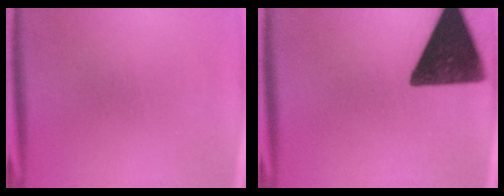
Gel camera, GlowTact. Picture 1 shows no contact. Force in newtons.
{"total": 15.5}